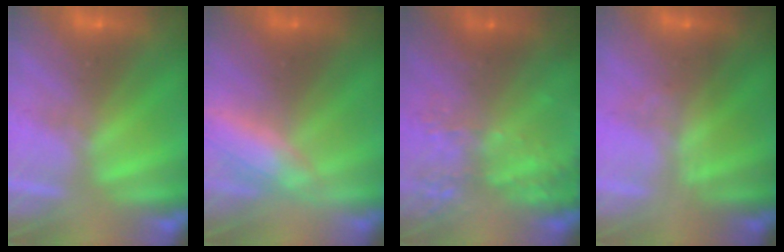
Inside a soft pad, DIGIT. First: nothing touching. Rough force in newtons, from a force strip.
{"total": 3.0}
{"total": 8.6}
{"total": 1.8}